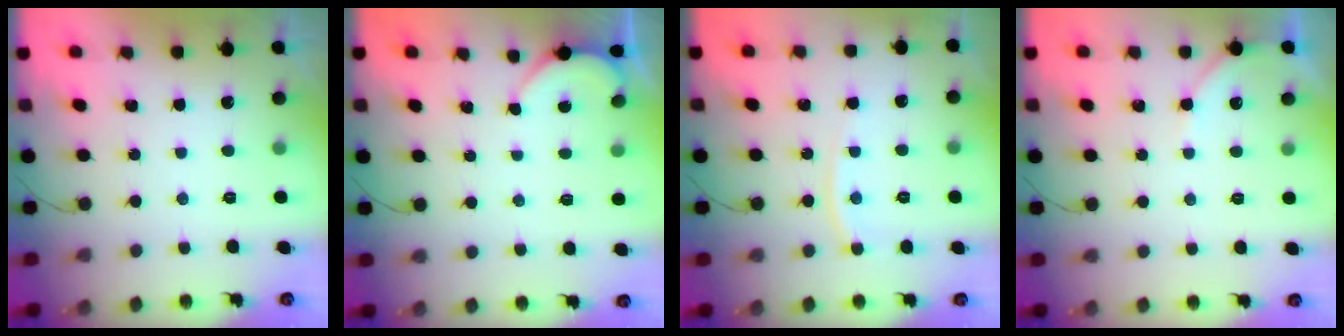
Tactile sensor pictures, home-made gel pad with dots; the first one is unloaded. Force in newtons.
{"total": 1.4, "press": 1.4, "slide": 0.2}
{"total": 6.2, "press": 6.2, "slide": 0.8}
{"total": 3.9, "press": 3.8, "slide": 0.6}